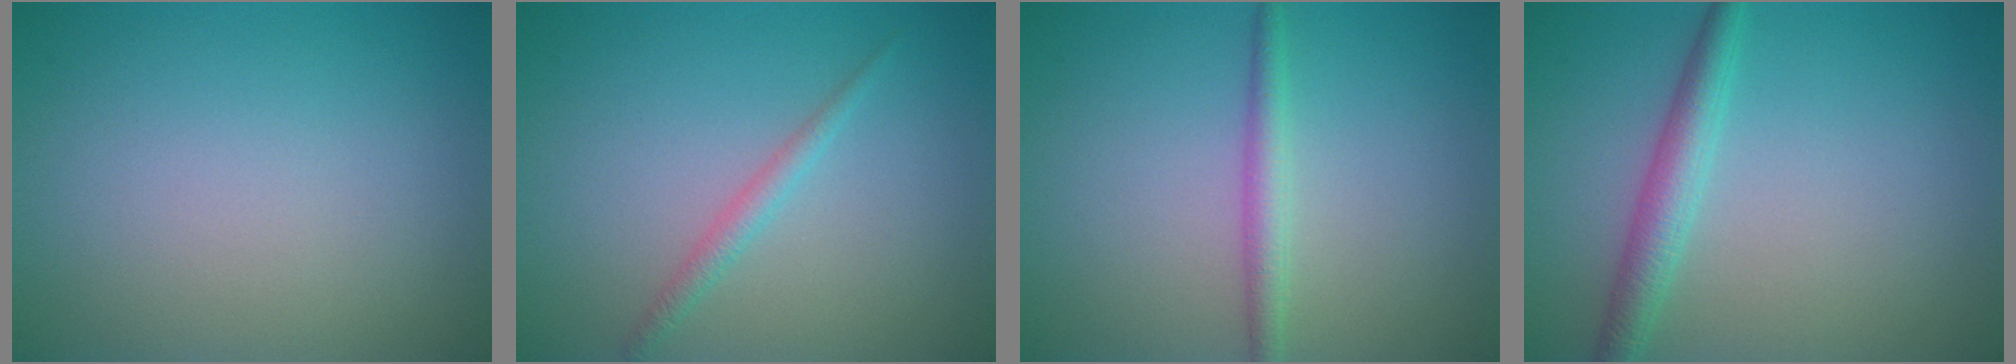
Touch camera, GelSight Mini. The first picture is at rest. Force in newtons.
{"total": 1.3, "press": 1.3, "slide": 0.0}
{"total": 2.0, "press": 2.0, "slide": 0.0}
{"total": 2.8, "press": 2.8, "slide": 0.0}